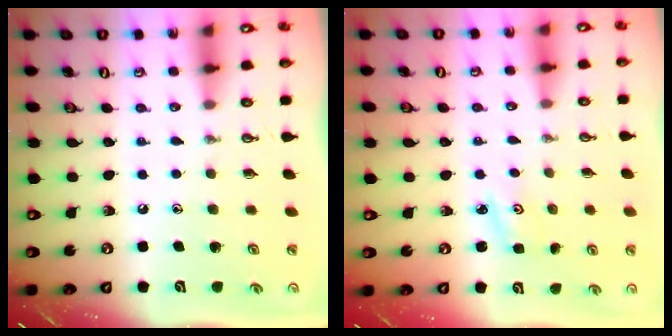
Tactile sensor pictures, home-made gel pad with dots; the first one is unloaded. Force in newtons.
{"total": 2.9, "press": 2.9, "slide": 0.3}